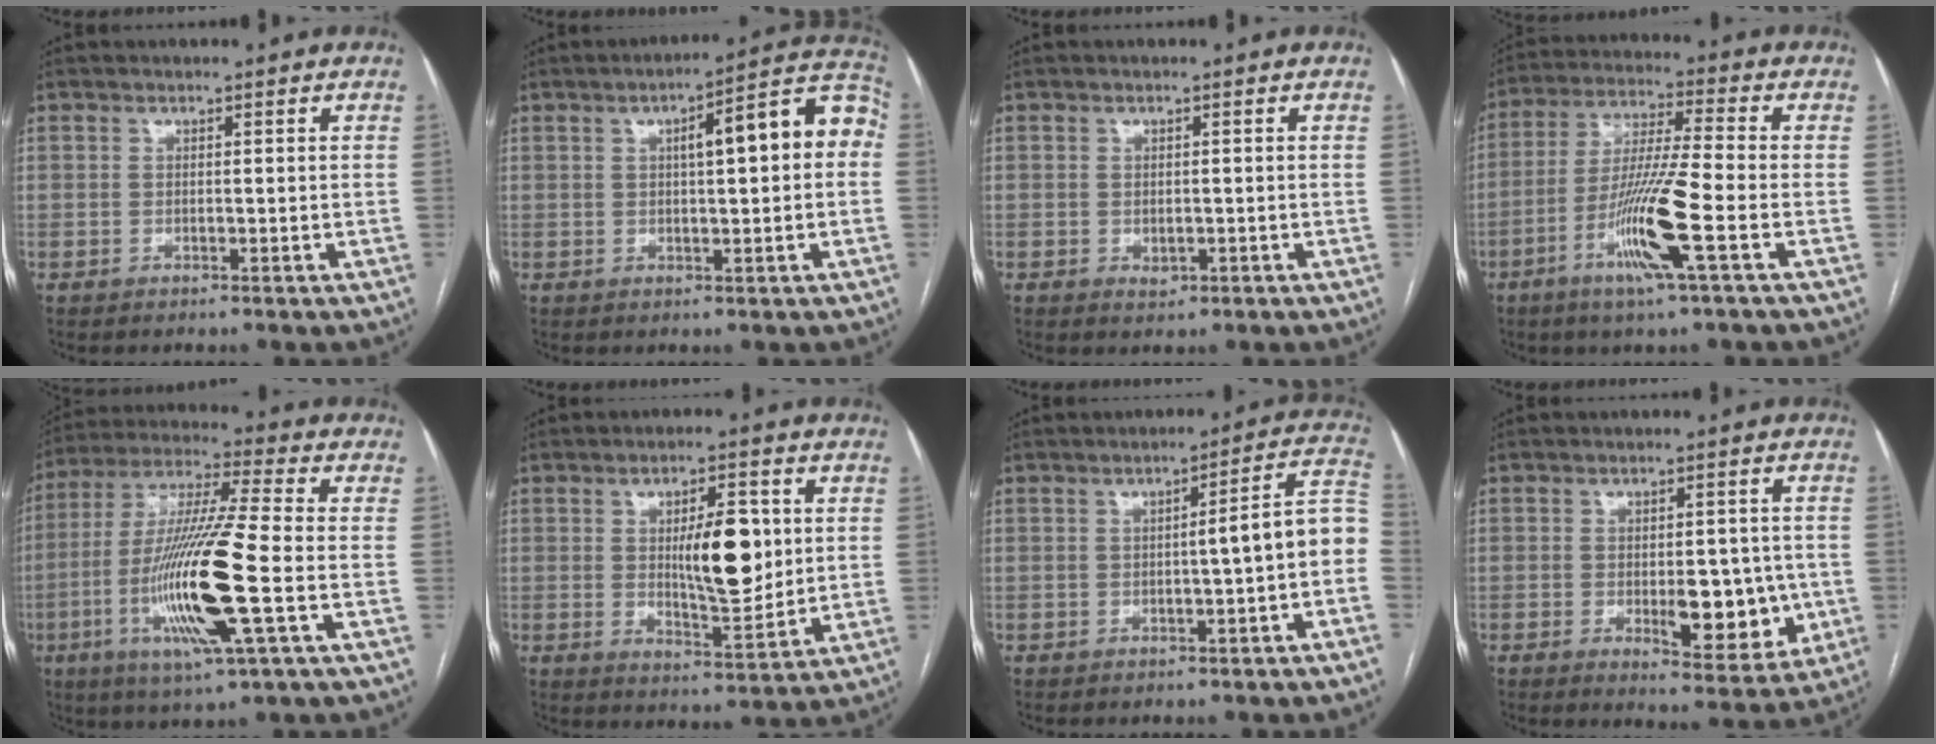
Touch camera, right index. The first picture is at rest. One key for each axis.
{"total": 11.7, "fx": 1.6, "fy": 2.4, "fz": 11.3, "tx": -0.146, "ty": 0.044, "tz": 0.017}
{"total": 1.4, "fx": -0.5, "fy": 1.0, "fz": 0.9, "tx": -0.010, "ty": 0.000, "tz": -0.001}
{"total": 12.3, "fx": -4.6, "fy": -0.6, "fz": 11.4, "tx": -0.224, "ty": -0.013, "tz": -0.093}
{"total": 18.1, "fx": -4.6, "fy": 0.7, "fz": 17.5, "tx": -0.360, "ty": -0.017, "tz": -0.089}
{"total": 10.0, "fx": 1.4, "fy": 3.0, "fz": 9.5, "tx": -0.148, "ty": 0.001, "tz": 0.029}
{"total": 7.7, "fx": -1.5, "fy": 0.2, "fz": 7.5, "tx": -0.084, "ty": 0.029, "tz": -0.025}
{"total": 9.4, "fx": -1.8, "fy": 4.0, "fz": 8.3, "tx": -0.097, "ty": -0.001, "tz": -0.014}